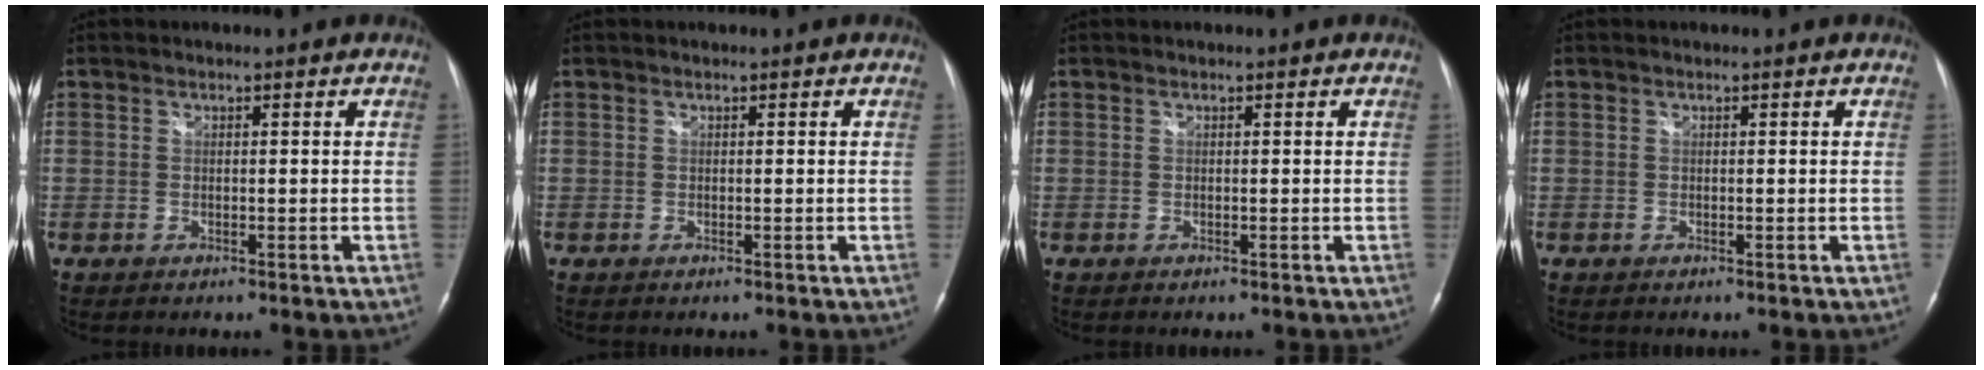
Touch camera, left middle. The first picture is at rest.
{"total": 0.0}
{"total": 0.0}
{"total": 0.0}